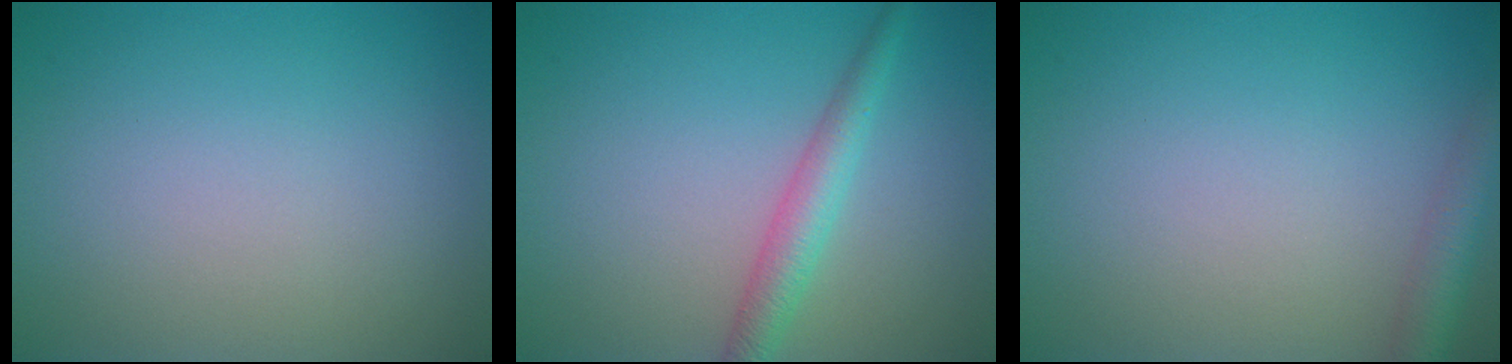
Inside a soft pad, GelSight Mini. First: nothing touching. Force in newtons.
{"total": 2.8, "press": 2.8, "slide": 0.0}
{"total": 2.9, "press": 2.9, "slide": 0.1}